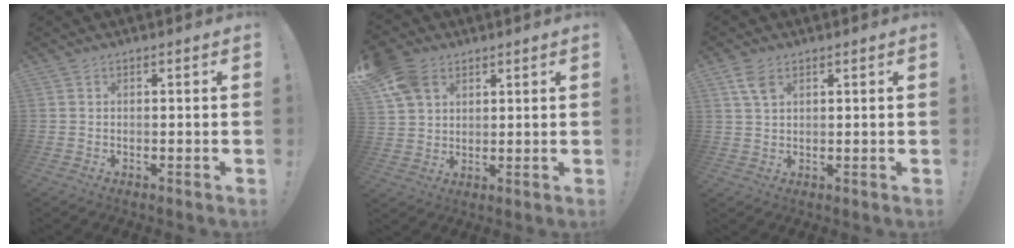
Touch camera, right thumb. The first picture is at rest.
{"total": 9.9, "force": [5.0, 7.1, 4.7], "torque": [-0.089, -0.014, 0.102]}
{"total": 4.7, "force": [2.5, 2.4, 3.2], "torque": [-0.062, -0.006, 0.048]}